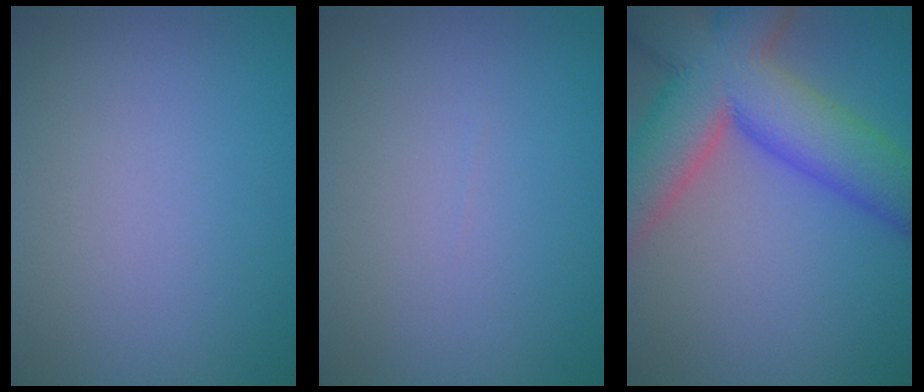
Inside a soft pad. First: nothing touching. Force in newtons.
{"total": 0.0}
{"total": 12.9, "press": 12.9, "slide": 0.7}